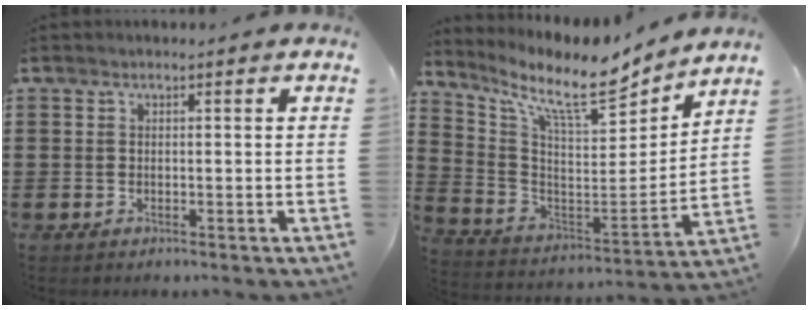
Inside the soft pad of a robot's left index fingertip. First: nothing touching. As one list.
[{"total": 10.8, "force": [8.6, 2.4, 6.0], "torque": [-0.140, -0.060, 0.141]}]